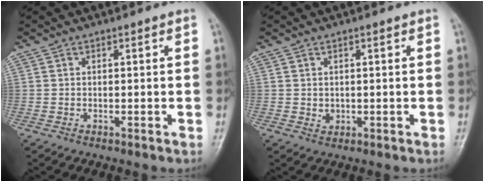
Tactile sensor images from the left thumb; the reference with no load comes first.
{"total": 1.4, "force": [0.1, 1.2, 0.7], "torque": [-0.009, -0.001, 0.007]}